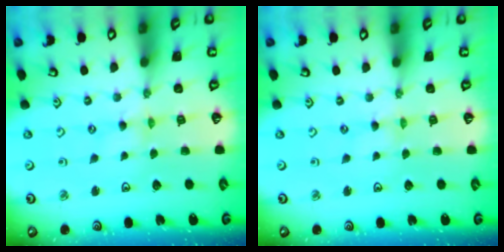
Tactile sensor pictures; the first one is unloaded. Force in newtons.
{"total": 0.0}